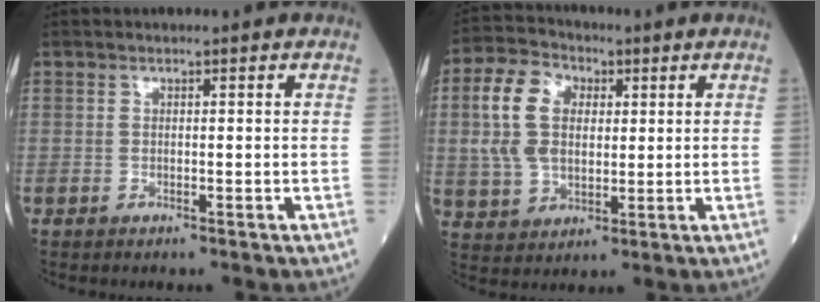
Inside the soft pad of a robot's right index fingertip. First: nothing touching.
{"total": 10.1, "force": [2.4, 6.8, 7.1], "torque": [-0.167, 0.027, 0.050]}